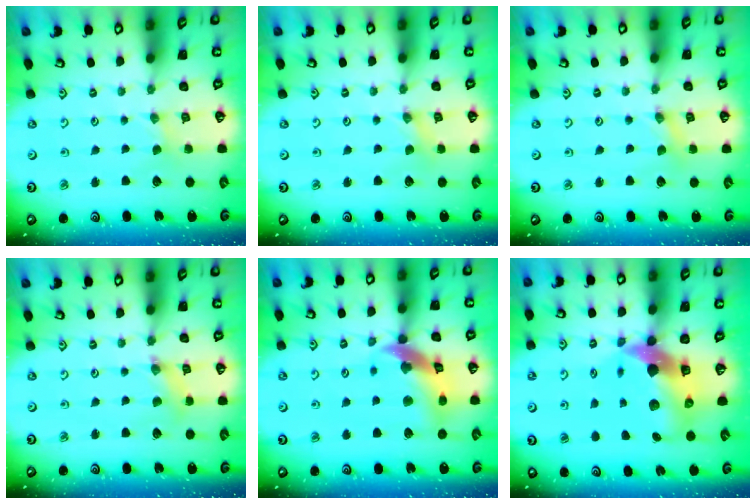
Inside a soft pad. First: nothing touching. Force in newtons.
{"total": 0.0}
{"total": 1.1, "press": 1.1, "slide": 0.2}
{"total": 2.1, "press": 2.1, "slide": 0.3}
{"total": 14.4, "press": 14.3, "slide": 2.0}
{"total": 13.0, "press": 12.9, "slide": 2.2}